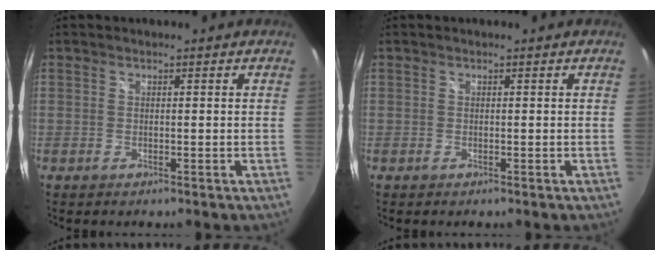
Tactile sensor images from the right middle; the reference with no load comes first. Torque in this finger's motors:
{"motor_torque": [0.03, 0.03, -0.01, 0.00]}